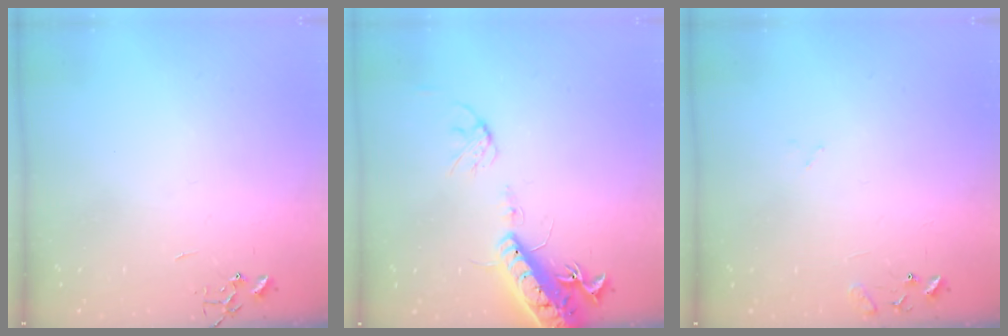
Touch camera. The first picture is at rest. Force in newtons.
{"total": 16.2, "press": 15.7, "slide": 3.7}
{"total": 9.5, "press": 9.5, "slide": 0.9}